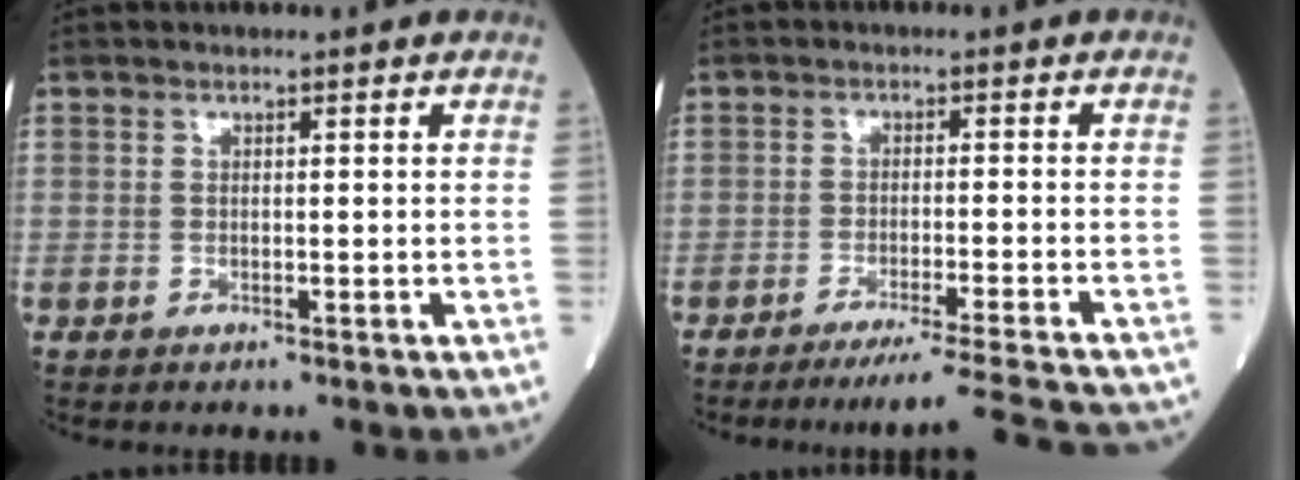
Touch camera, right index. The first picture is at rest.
{"total": 12.4, "force": [-11.5, -1.4, 4.4], "torque": [-0.040, -0.026, -0.161]}